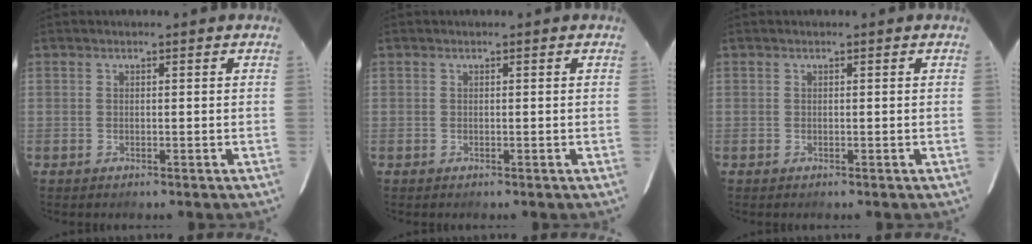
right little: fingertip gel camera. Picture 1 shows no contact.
{"total": 0.0}
{"total": 0.0}